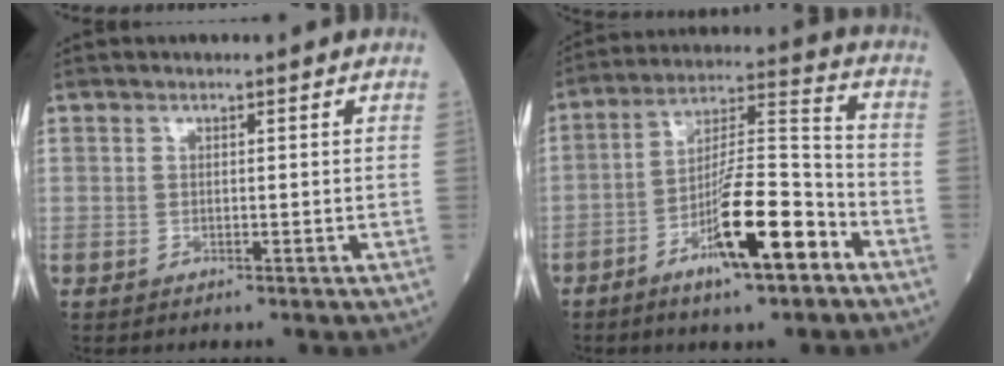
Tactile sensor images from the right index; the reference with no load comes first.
{"total": 13.6, "force": [-6.9, 1.9, 11.6], "torque": [-0.202, -0.001, -0.118]}